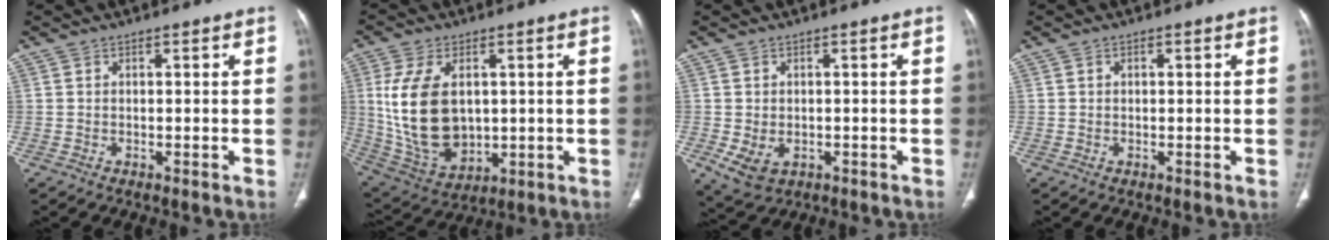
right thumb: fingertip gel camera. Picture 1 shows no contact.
{"total": 16.8, "force": [1.9, 10.6, 12.9], "torque": [-0.240, -0.014, 0.058]}
{"total": 5.3, "force": [-1.3, 3.8, 3.4], "torque": [-0.061, -0.001, -0.006]}
{"total": 0.7, "force": [0.2, 0.5, 0.5], "torque": [-0.005, 0.001, 0.003]}